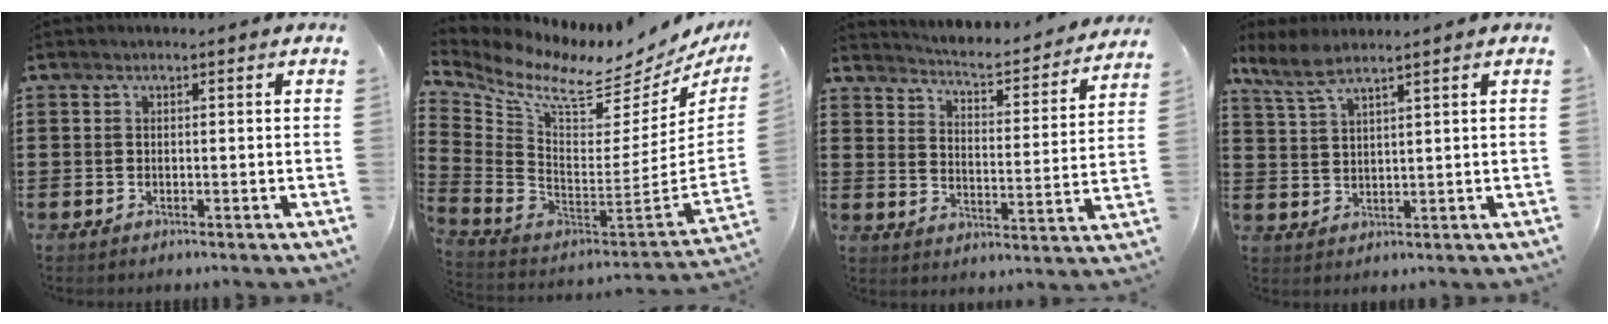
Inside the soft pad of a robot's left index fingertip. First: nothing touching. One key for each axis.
{"total": 7.4, "fx": 5.5, "fy": 1.5, "fz": 4.7, "tx": -0.116, "ty": -0.064, "tz": 0.087}
{"total": 3.6, "fx": 3.5, "fy": -0.2, "fz": 0.6, "tx": -0.034, "ty": -0.037, "tz": 0.050}
{"total": 4.4, "fx": 3.4, "fy": 0.6, "fz": 2.7, "tx": -0.062, "ty": -0.002, "tz": 0.063}